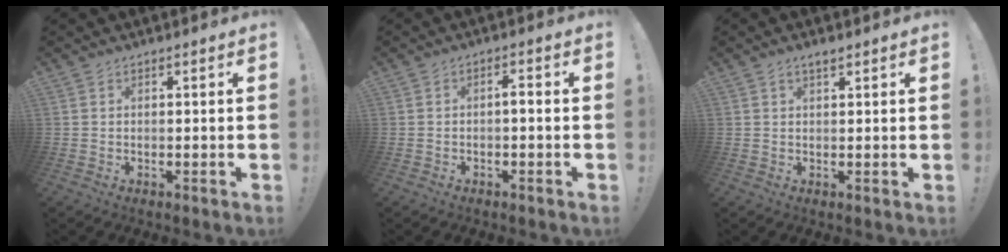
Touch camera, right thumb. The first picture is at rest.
{"total": 2.2, "force": [-0.8, 0.4, 2.0], "torque": [-0.035, 0.005, -0.017]}
{"total": 2.1, "force": [1.5, 0.4, 1.4], "torque": [-0.014, -0.006, 0.024]}